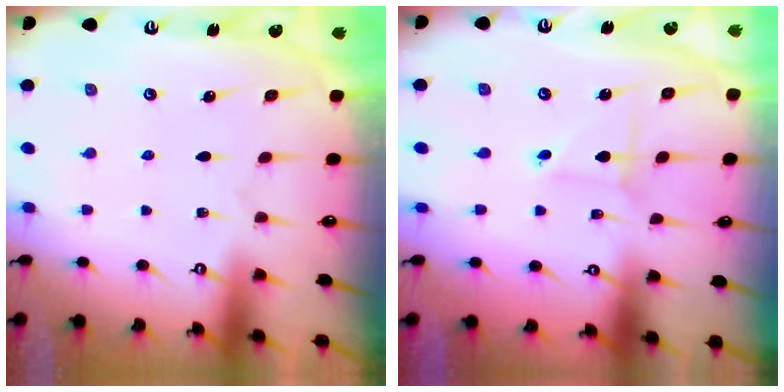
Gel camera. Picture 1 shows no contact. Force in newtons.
{"total": 1.4, "press": 1.4, "slide": 0.1}